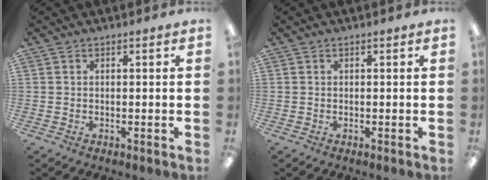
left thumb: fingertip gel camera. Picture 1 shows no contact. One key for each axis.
{"total": 0.0}